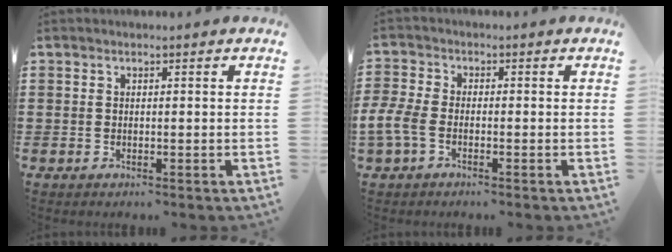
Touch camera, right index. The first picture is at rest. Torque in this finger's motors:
{"motor_torque": [1.59, 0.55, 0.75, 0.19]}